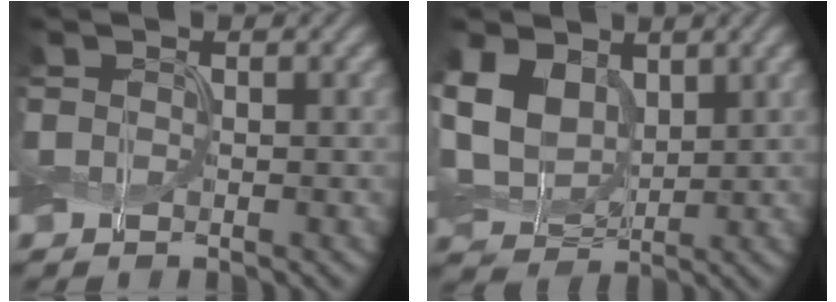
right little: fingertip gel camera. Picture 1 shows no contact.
{"total": 6.7, "force": [1.8, 4.9, 4.1], "torque": [-0.109, 0.001, 0.032]}